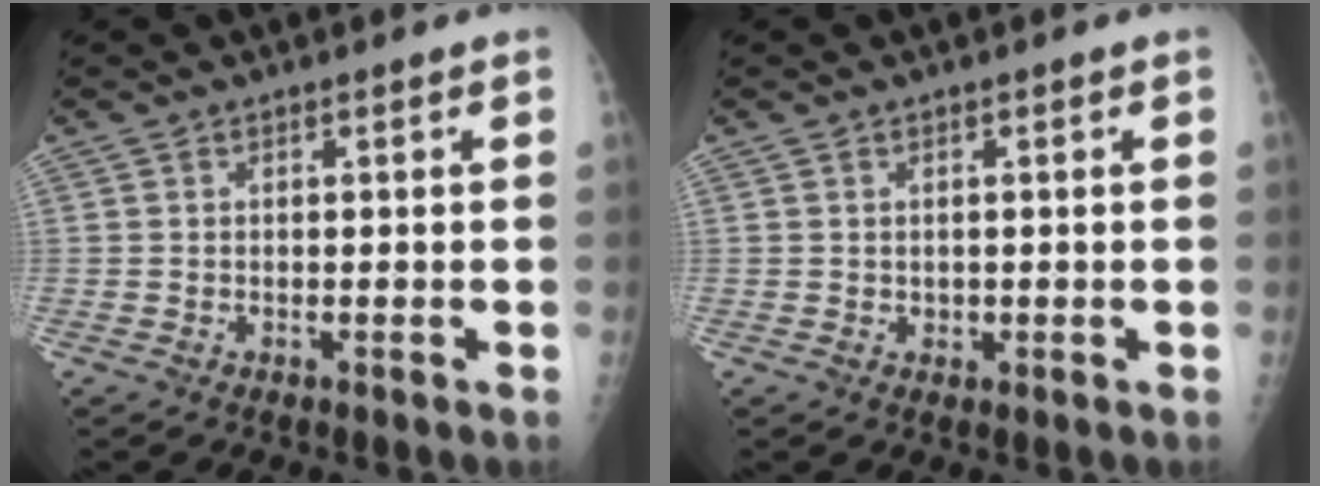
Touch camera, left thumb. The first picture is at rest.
{"total": 1.8, "force": [0.1, 1.6, 0.8], "torque": [-0.005, 0.000, 0.006]}